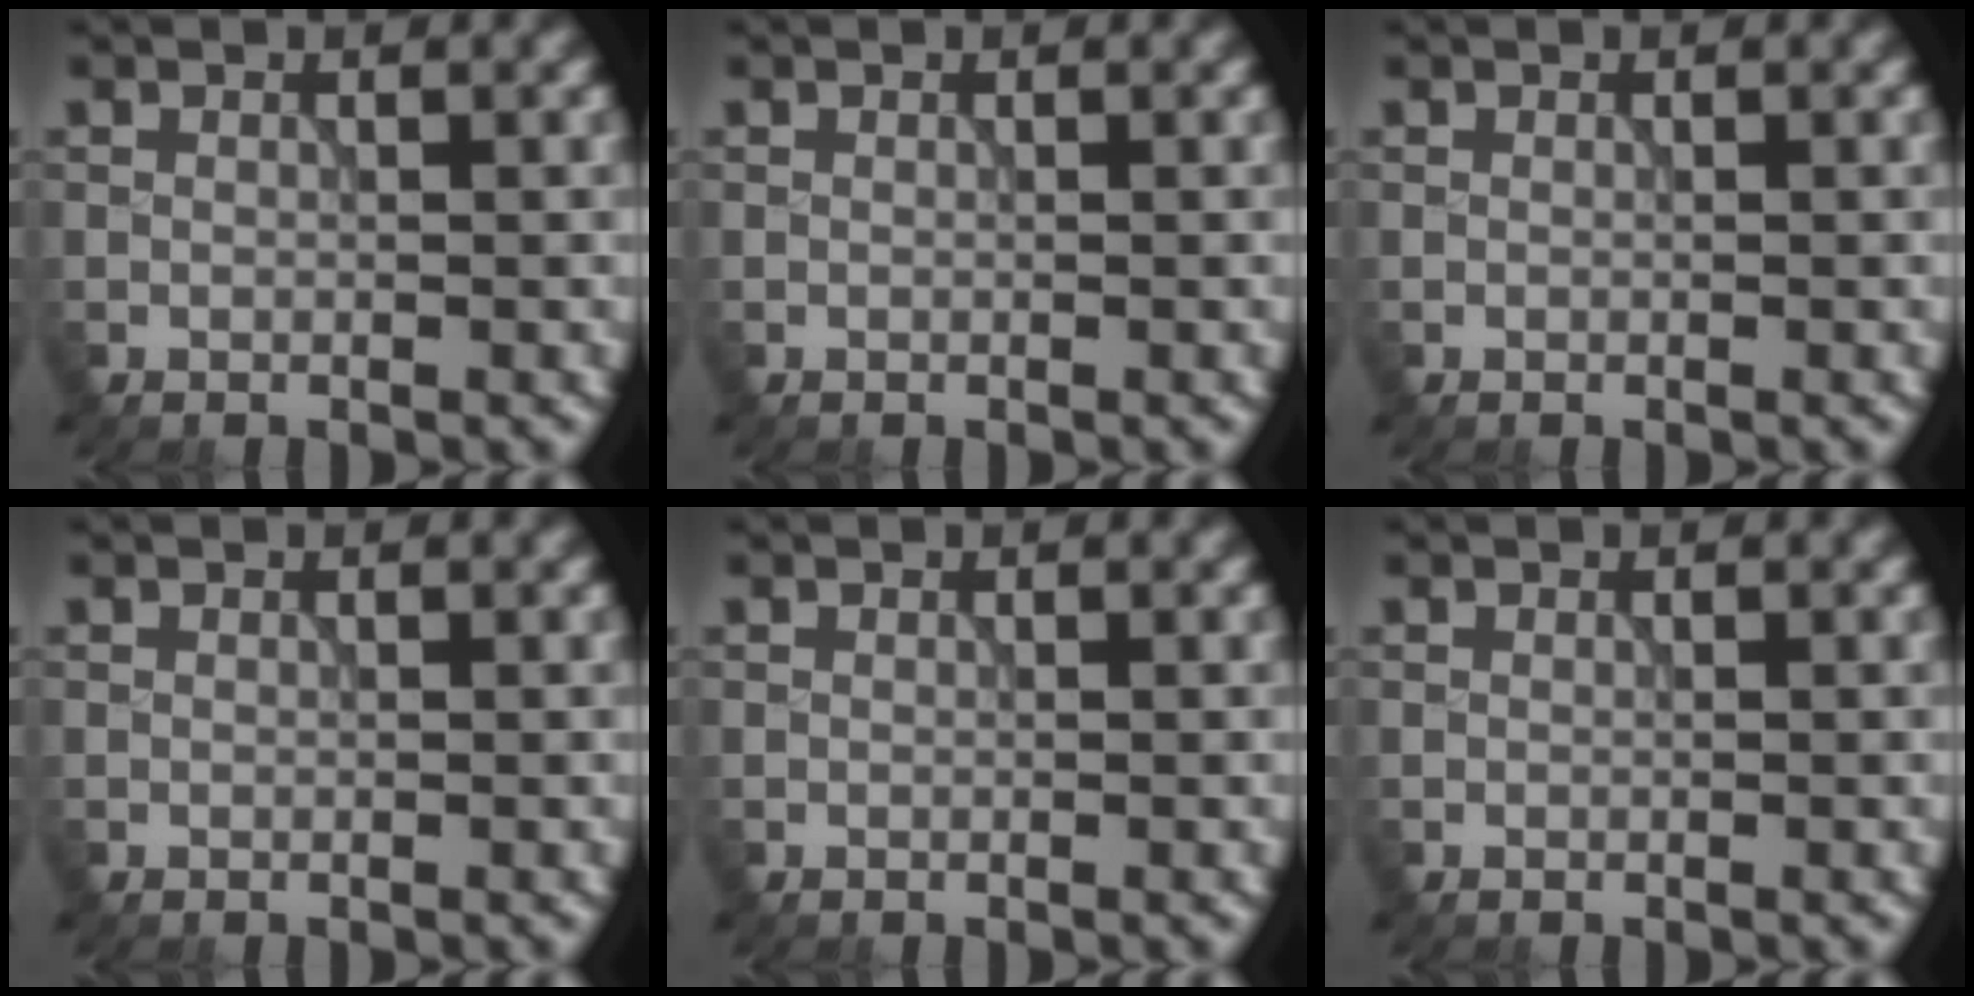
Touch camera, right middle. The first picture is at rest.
{"total": 0.0}
{"total": 0.0}
{"total": 0.0}
{"total": 0.0}
{"total": 0.0}